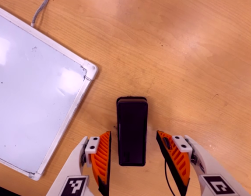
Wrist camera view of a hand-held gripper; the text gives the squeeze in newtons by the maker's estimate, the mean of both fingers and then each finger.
{"total": 0.0}